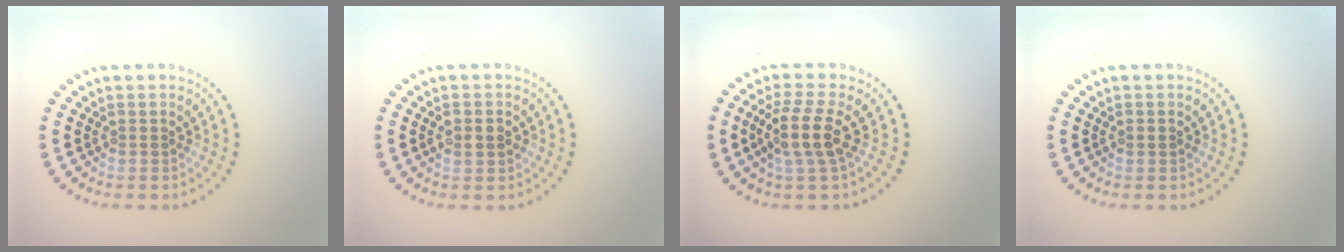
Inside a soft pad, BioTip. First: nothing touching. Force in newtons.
{"total": 2.1, "press": 2.1, "slide": 0.2}
{"total": 3.6, "press": 2.9, "slide": 2.2}
{"total": 0.8, "press": 0.8, "slide": 0.2}